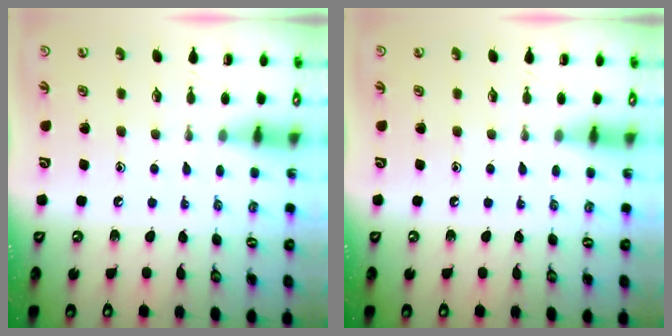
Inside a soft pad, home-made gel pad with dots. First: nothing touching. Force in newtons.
{"total": 0.0}